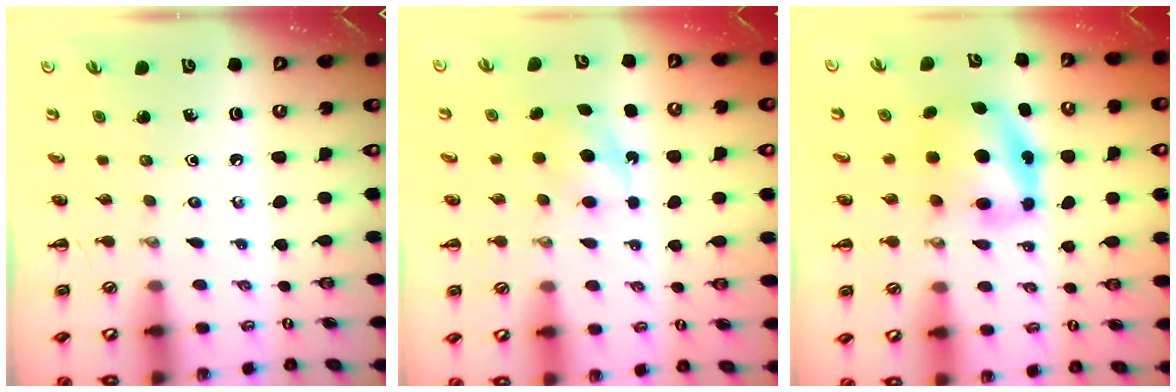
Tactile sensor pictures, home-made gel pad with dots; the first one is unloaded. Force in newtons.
{"total": 5.0, "press": 4.8, "slide": 1.4}
{"total": 6.1, "press": 6.1, "slide": 0.8}